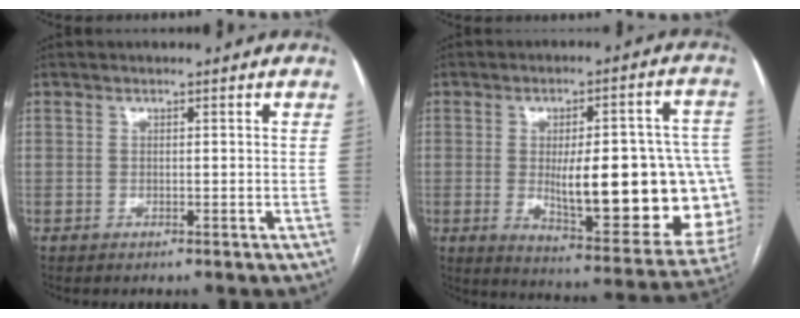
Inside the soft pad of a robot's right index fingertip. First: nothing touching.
{"total": 23.7, "force": [-2.2, 6.9, 22.6], "torque": [-0.224, 0.015, 0.002]}